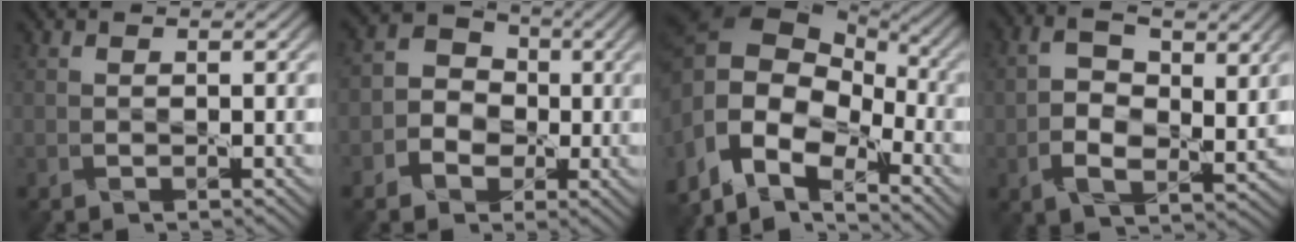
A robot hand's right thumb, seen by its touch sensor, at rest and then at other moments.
{"total": 4.8, "force": [-1.3, 4.2, 2.0], "torque": [-0.035, 0.007, -0.044]}
{"total": 15.1, "force": [-3.3, 10.0, 10.8], "torque": [-0.250, -0.024, -0.056]}
{"total": 8.8, "force": [0.2, 5.1, 7.2], "torque": [-0.156, -0.008, 0.001]}